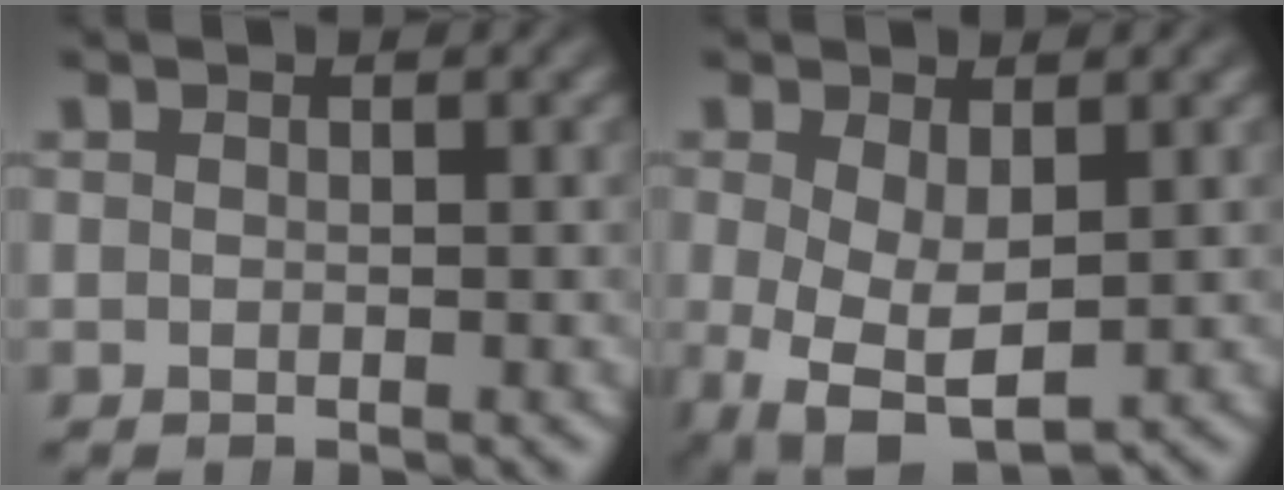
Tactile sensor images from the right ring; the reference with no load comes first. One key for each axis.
{"total": 6.3, "fx": -2.7, "fy": 4.0, "fz": 4.1, "tx": -0.095, "ty": -0.057, "tz": -0.016}